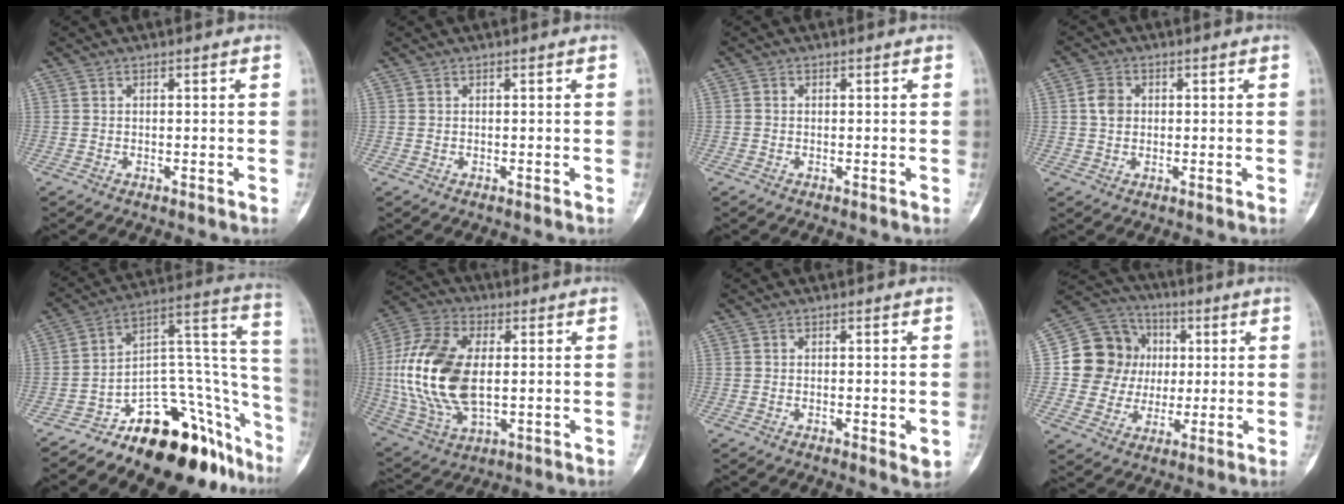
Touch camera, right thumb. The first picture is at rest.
{"total": 0.0}
{"total": 0.5, "force": [-0.1, 0.5, 0.2], "torque": [-0.004, 0.001, -0.004]}
{"total": 3.9, "force": [0.5, 3.1, 2.2], "torque": [-0.035, 0.002, 0.006]}
{"total": 24.5, "force": [-15.9, 10.4, 15.6], "torque": [-0.103, 0.143, -0.238]}
{"total": 20.3, "force": [0.8, 11.4, 16.8], "torque": [-0.358, -0.003, 0.020]}
{"total": 2.9, "force": [-0.6, 1.1, 2.6], "torque": [-0.035, -0.007, -0.007]}
{"total": 14.8, "force": [1.7, 13.6, 5.6], "torque": [-0.059, 0.017, 0.033]}